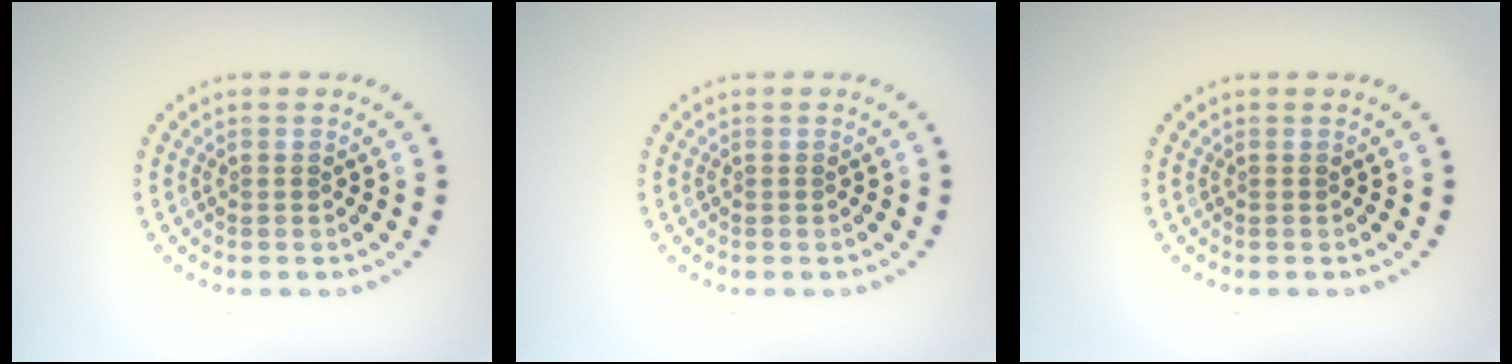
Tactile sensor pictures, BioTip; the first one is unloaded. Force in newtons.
{"total": 0.0}
{"total": 0.0}